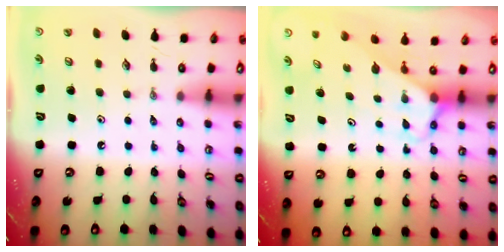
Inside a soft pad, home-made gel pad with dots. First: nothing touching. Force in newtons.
{"total": 3.0, "press": 3.0, "slide": 0.2}